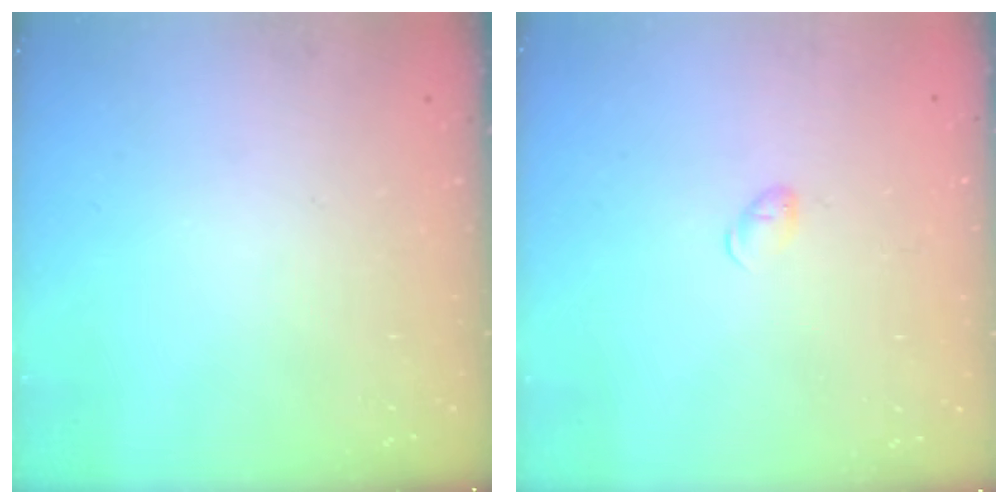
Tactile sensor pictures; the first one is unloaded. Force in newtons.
{"total": 3.7, "press": 3.6, "slide": 0.6}